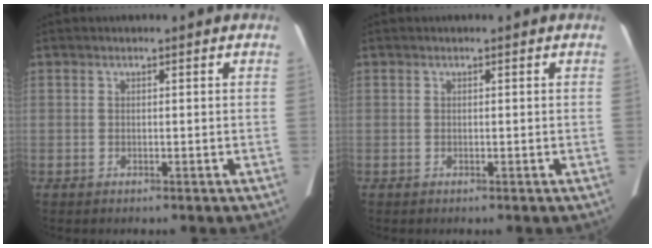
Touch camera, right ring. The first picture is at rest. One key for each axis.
{"total": 0.0}